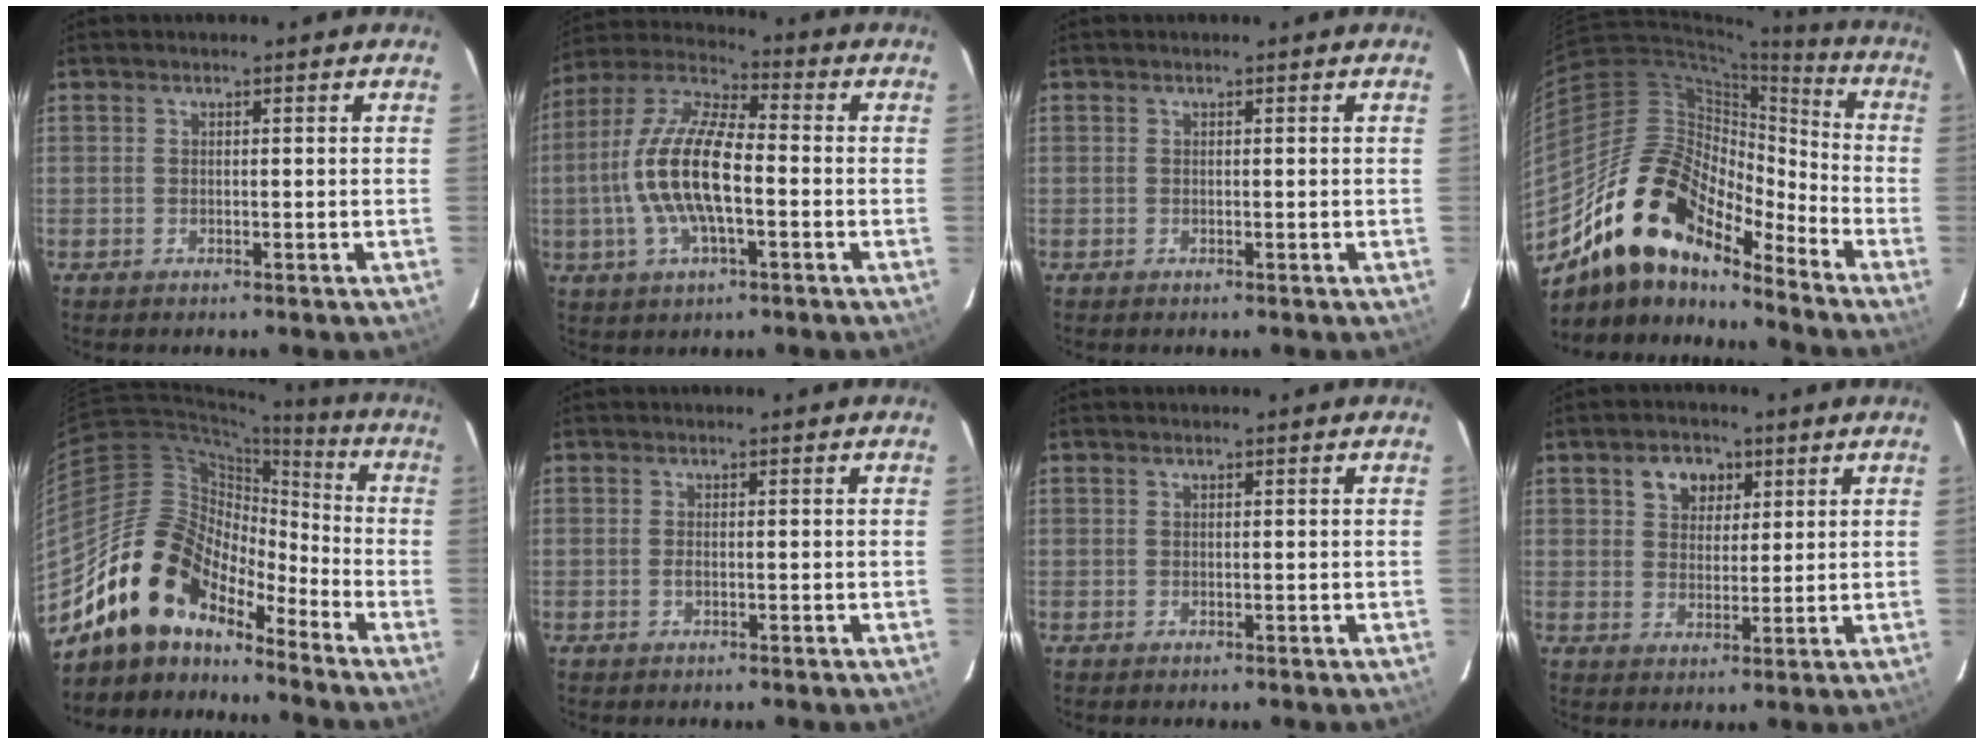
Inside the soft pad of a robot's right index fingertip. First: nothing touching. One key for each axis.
{"total": 15.4, "fx": -2.4, "fy": 5.6, "fz": 14.2, "tx": -0.286, "ty": 0.006, "tz": -0.053}
{"total": 0.0}
{"total": 18.9, "fx": -14.5, "fy": 7.4, "fz": 9.6, "tx": -0.167, "ty": 0.004, "tz": -0.276}
{"total": 15.8, "fx": -12.9, "fy": 6.9, "fz": 5.9, "tx": -0.113, "ty": 0.018, "tz": -0.245}
{"total": 0.8, "fx": -0.2, "fy": 0.3, "fz": 0.8, "tx": -0.017, "ty": 0.000, "tz": -0.004}
{"total": 0.0}
{"total": 5.9, "fx": 2.8, "fy": 4.4, "fz": 2.7, "tx": -0.041, "ty": 0.014, "tz": 0.050}